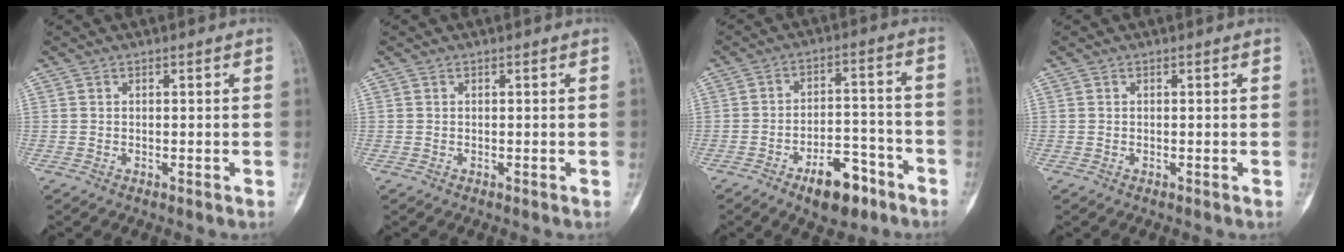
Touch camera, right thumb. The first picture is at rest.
{"total": 0.0}
{"total": 10.4, "force": [-6.3, 5.0, 6.5], "torque": [-0.077, 0.048, -0.095]}
{"total": 0.0}